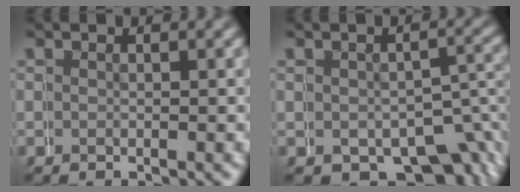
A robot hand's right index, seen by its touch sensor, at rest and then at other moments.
{"total": 6.5, "force": [-2.7, 4.6, 3.7], "torque": [-0.032, -0.011, -0.040]}